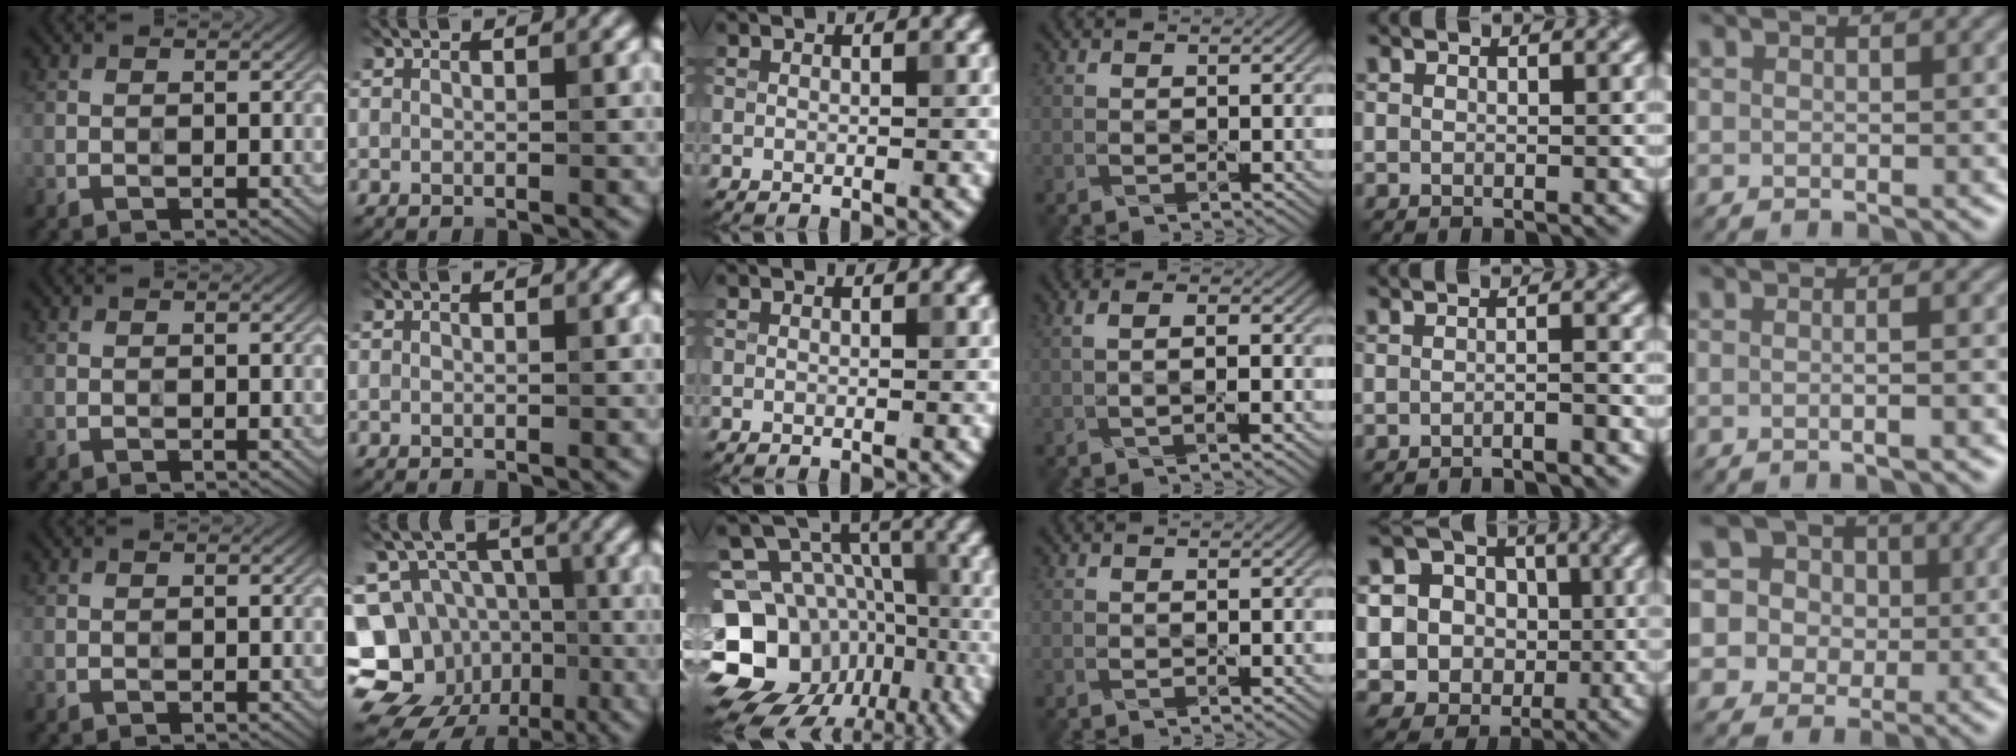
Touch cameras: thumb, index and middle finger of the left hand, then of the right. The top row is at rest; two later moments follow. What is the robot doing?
{"motion": "wipe", "object": "paper plate"}